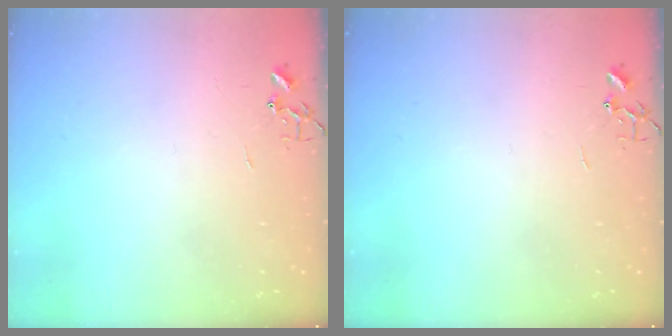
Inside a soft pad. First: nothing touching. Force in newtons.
{"total": 0.0}